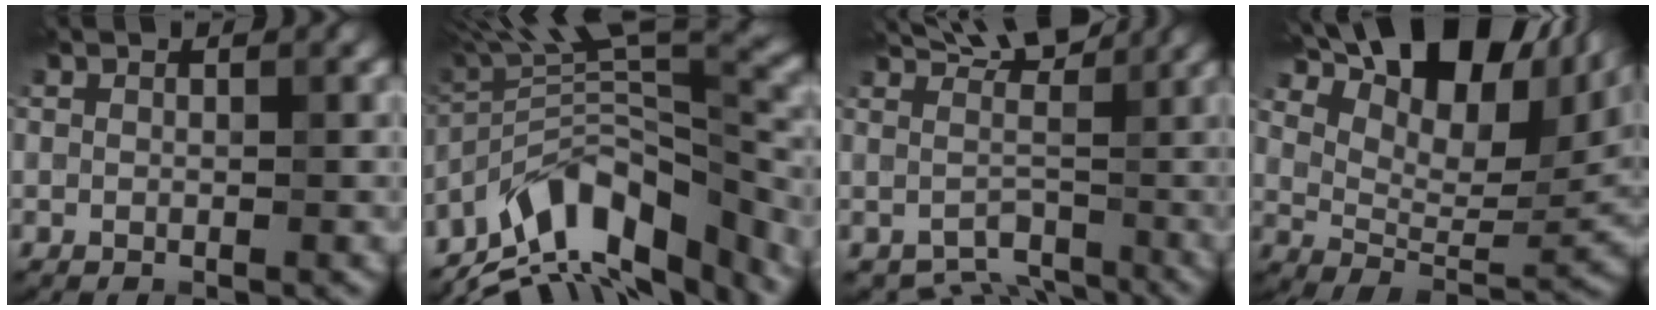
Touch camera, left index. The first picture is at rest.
{"total": 11.6, "force": [-8.0, 3.6, 7.7], "torque": [-0.136, 0.039, -0.141]}
{"total": 4.3, "force": [1.4, 3.0, 2.8], "torque": [-0.030, -0.015, 0.029]}
{"total": 16.7, "force": [10.7, 7.2, 10.6], "torque": [-0.184, 0.040, 0.171]}